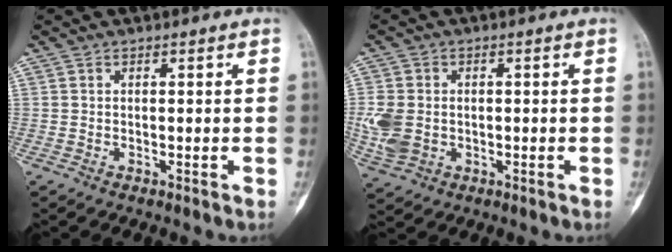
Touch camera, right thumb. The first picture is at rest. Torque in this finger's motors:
{"motor_torque": [0.02, 0.12, 0.54, -0.29, 0.10]}